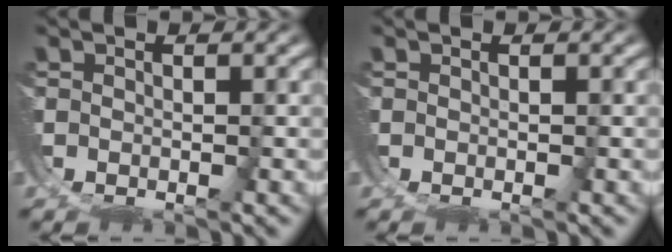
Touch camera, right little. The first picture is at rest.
{"total": 0.0}